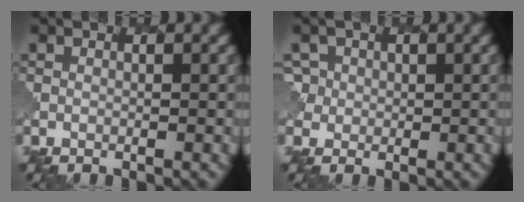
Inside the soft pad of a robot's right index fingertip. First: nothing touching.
{"total": 2.9, "force": [0.7, 2.7, 0.7], "torque": [-0.012, 0.017, -0.006]}